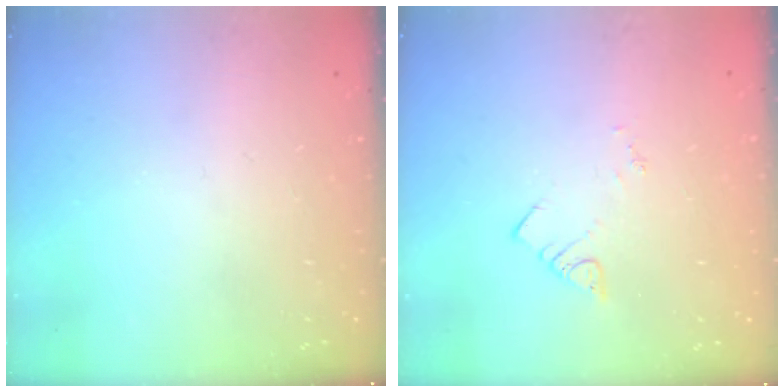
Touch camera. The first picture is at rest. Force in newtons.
{"total": 2.1, "press": 2.0, "slide": 0.4}